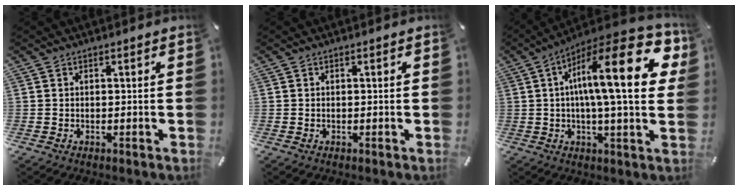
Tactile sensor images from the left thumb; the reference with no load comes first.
{"total": 0.0}
{"total": 24.3, "force": [6.3, 6.6, 22.5], "torque": [-0.336, -0.037, 0.093]}